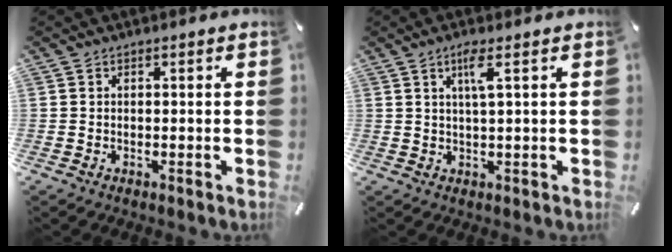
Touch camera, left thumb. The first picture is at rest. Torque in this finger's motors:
{"motor_torque": [0.48, 0.39, 0.00, -0.06, 0.14]}